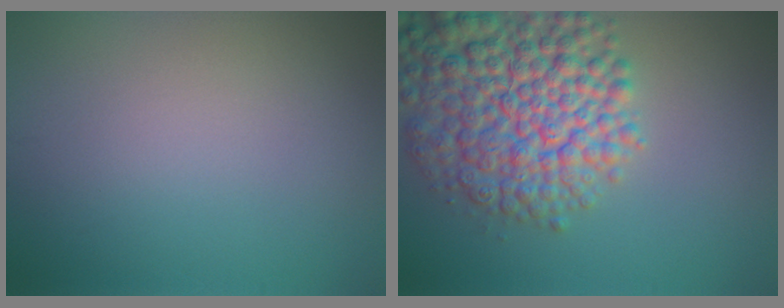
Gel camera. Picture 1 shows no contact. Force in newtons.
{"total": 9.5, "press": 9.4, "slide": 0.4}